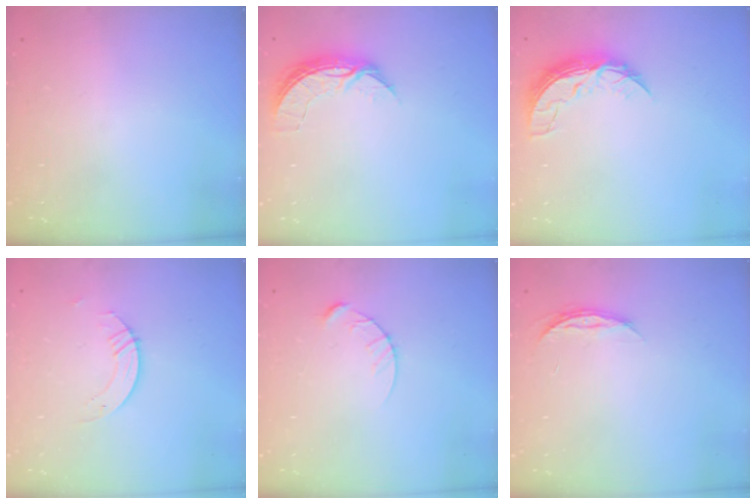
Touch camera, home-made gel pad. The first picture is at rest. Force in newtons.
{"total": 7.2, "press": 7.2, "slide": 0.6}
{"total": 8.0, "press": 8.0, "slide": 0.5}
{"total": 2.8, "press": 2.8, "slide": 0.2}
{"total": 5.7, "press": 5.7, "slide": 0.5}
{"total": 4.2, "press": 4.1, "slide": 0.5}